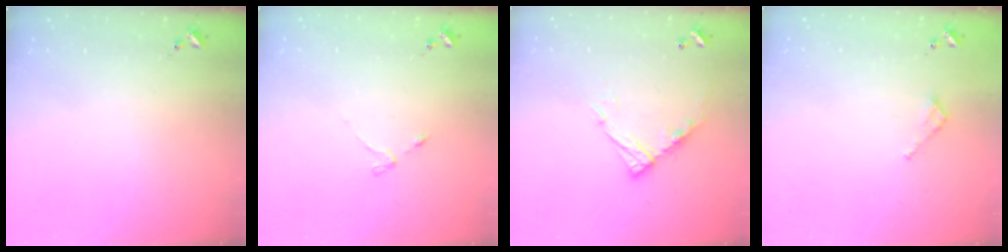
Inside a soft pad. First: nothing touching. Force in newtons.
{"total": 3.0, "press": 2.9, "slide": 0.5}
{"total": 12.8, "press": 12.8, "slide": 1.0}
{"total": 2.7, "press": 2.7, "slide": 0.2}